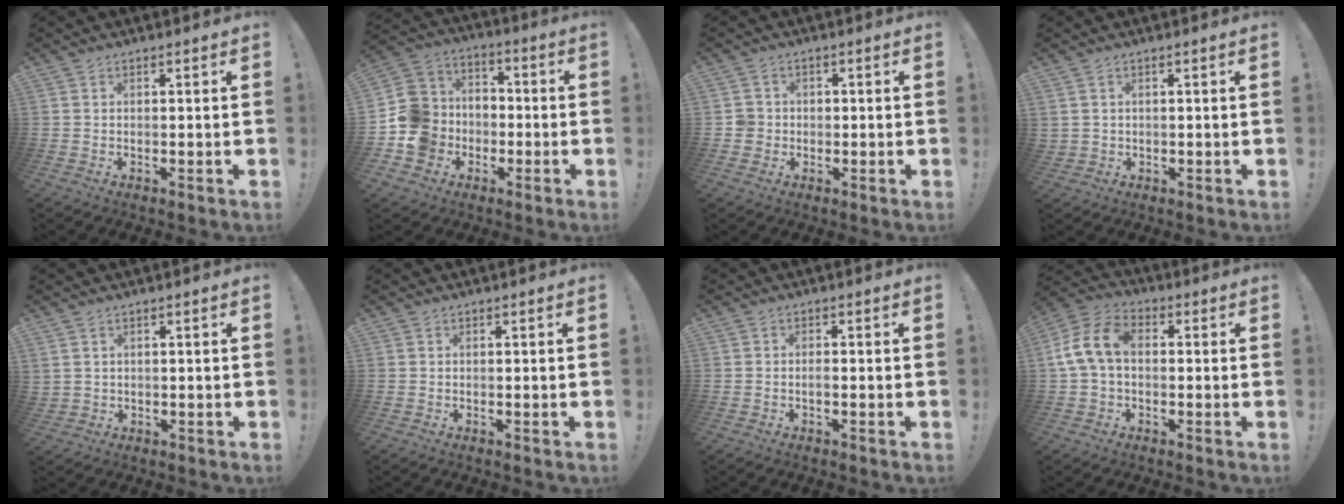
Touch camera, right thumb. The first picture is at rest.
{"total": 15.3, "force": [-4.9, 13.6, 5.2], "torque": [-0.102, 0.038, -0.080]}
{"total": 4.0, "force": [-0.6, 3.8, 1.1], "torque": [-0.015, 0.012, -0.009]}
{"total": 2.0, "force": [1.1, 1.7, 0.5], "torque": [-0.006, -0.006, 0.020]}
{"total": 2.2, "force": [1.3, 1.6, 0.7], "torque": [-0.008, -0.004, 0.026]}
{"total": 0.0}
{"total": 1.2, "force": [-0.7, 0.4, 1.0], "torque": [-0.016, 0.003, -0.012]}
{"total": 11.6, "force": [0.7, 7.6, 8.8], "torque": [-0.176, 0.014, 0.017]}